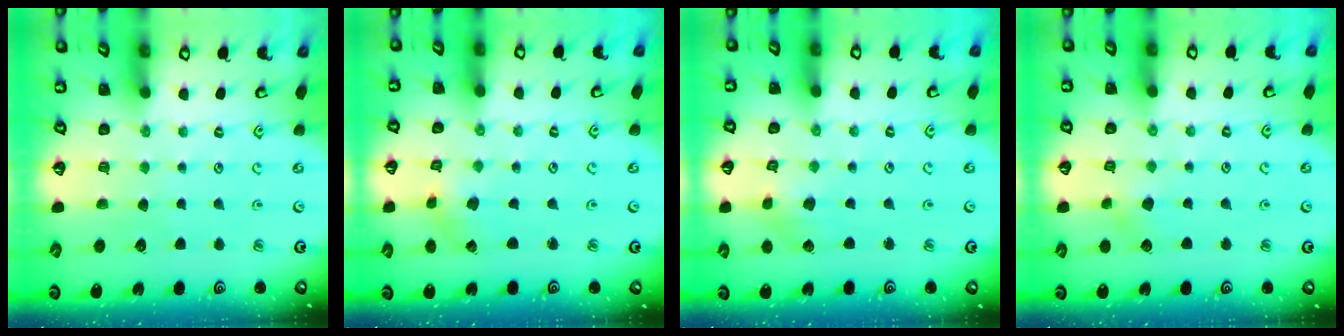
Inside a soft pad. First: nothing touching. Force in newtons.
{"total": 0.8, "press": 0.8, "slide": 0.2}
{"total": 2.8, "press": 2.8, "slide": 0.1}
{"total": 3.4, "press": 3.4, "slide": 0.3}